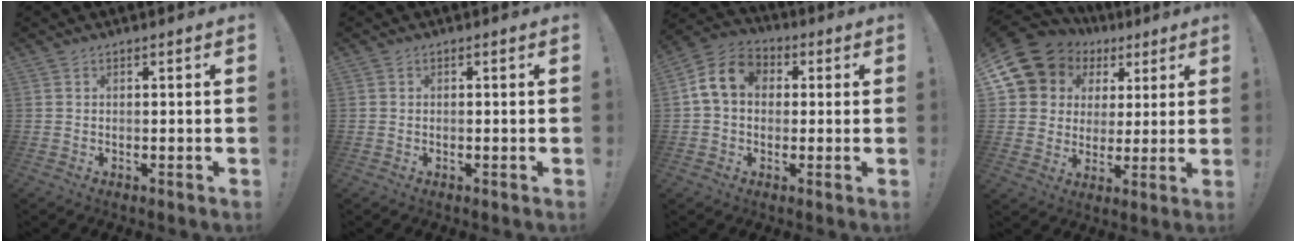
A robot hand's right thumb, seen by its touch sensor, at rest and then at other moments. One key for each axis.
{"total": 0.0}
{"total": 11.3, "fx": 2.4, "fy": 8.7, "fz": 6.9, "tx": -0.124, "ty": 0.016, "tz": 0.052}
{"total": 12.3, "fx": 6.5, "fy": 9.7, "fz": 3.9, "tx": -0.079, "ty": -0.036, "tz": 0.137}